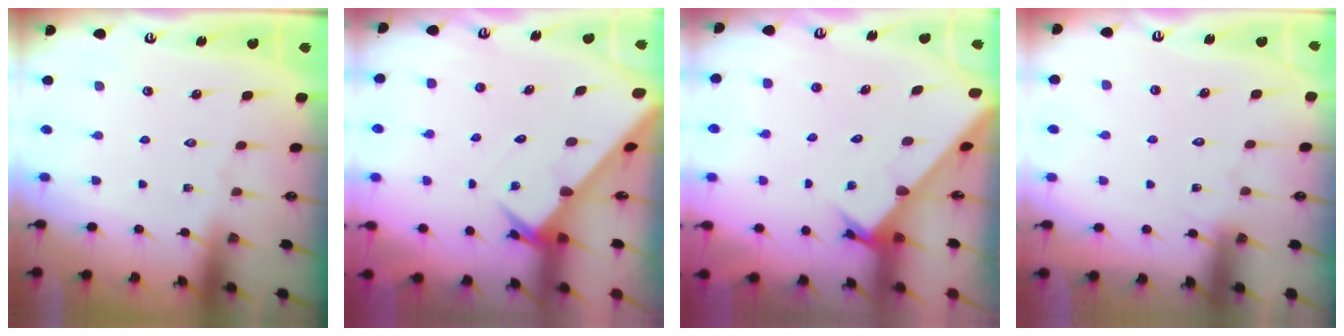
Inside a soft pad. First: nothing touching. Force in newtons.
{"total": 3.2, "press": 3.2, "slide": 0.2}
{"total": 2.7, "press": 2.7, "slide": 0.3}
{"total": 5.3, "press": 5.3, "slide": 0.3}